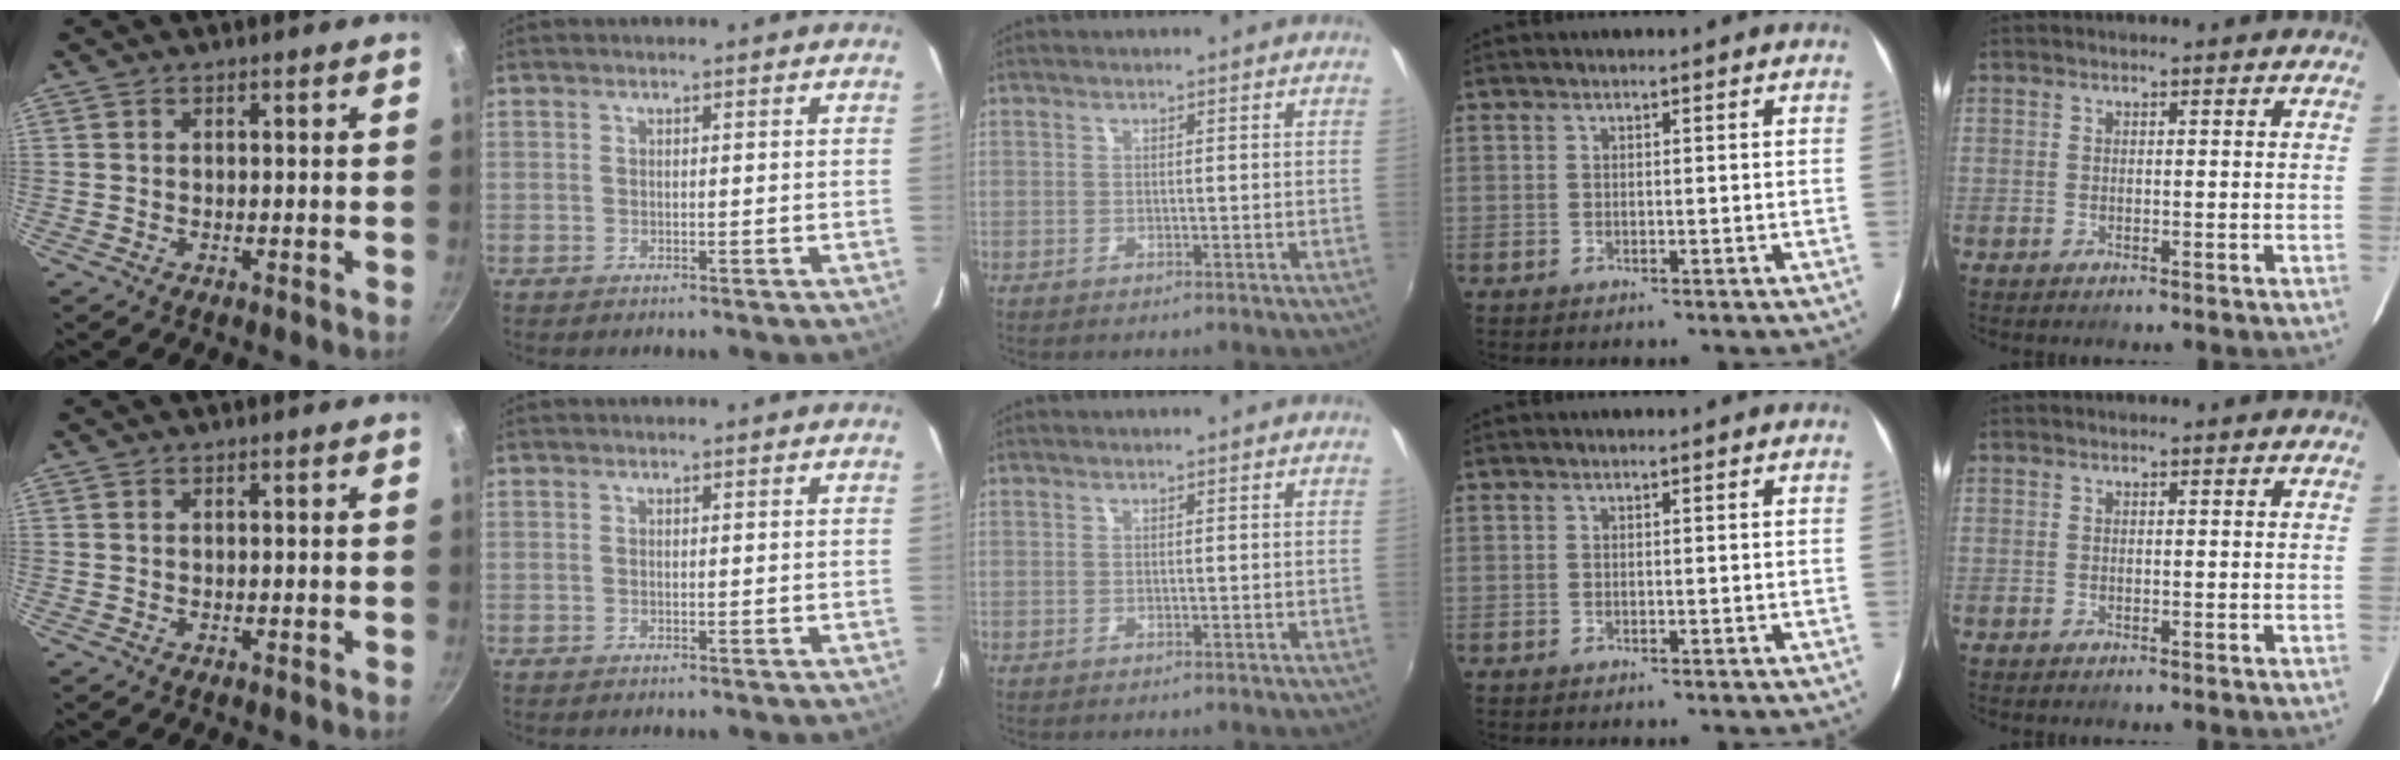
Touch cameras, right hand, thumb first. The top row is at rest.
{}